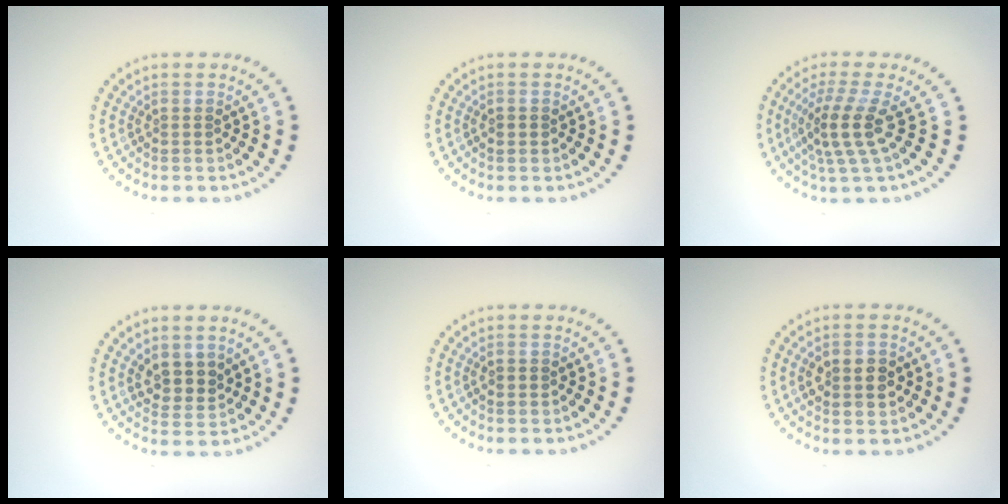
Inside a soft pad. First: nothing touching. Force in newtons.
{"total": 1.0, "press": 1.0, "slide": 0.0}
{"total": 3.9, "press": 2.9, "slide": 2.6}
{"total": 2.4, "press": 2.3, "slide": 0.9}
{"total": 1.0, "press": 1.0, "slide": 0.0}
{"total": 3.6, "press": 3.6, "slide": 0.2}